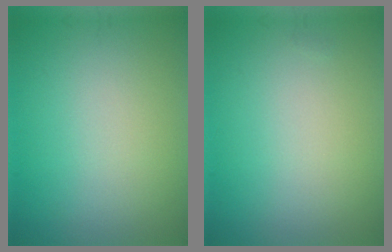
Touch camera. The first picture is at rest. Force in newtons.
{"total": 0.0}